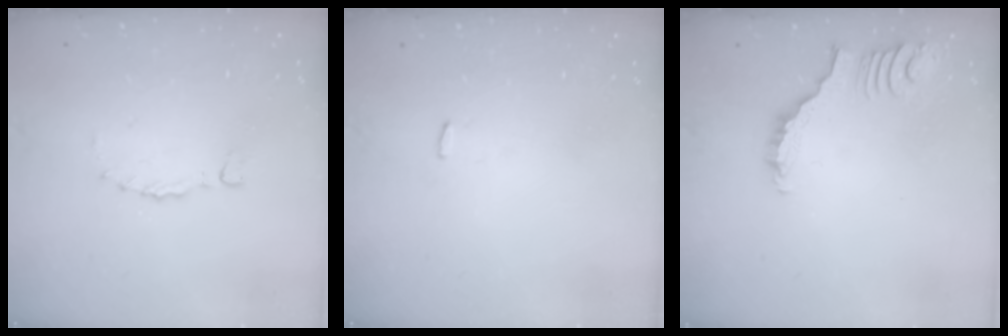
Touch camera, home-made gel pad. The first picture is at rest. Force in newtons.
{"total": 2.2, "press": 2.1, "slide": 0.4}
{"total": 2.5, "press": 2.5, "slide": 0.3}